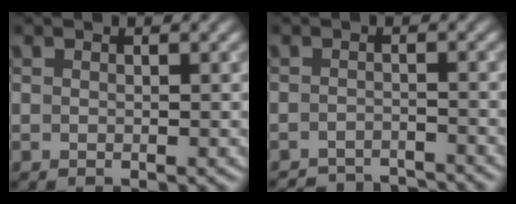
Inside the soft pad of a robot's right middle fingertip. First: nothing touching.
{"total": 4.4, "force": [-4.3, 0.6, 0.8], "torque": [-0.008, -0.005, -0.067]}